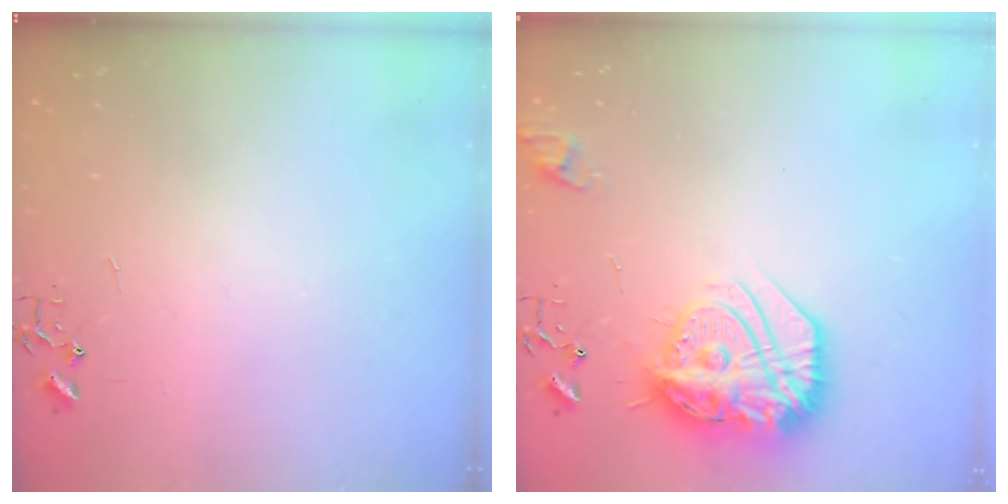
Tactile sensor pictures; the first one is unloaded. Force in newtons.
{"total": 20.9, "press": 20.8, "slide": 1.7}